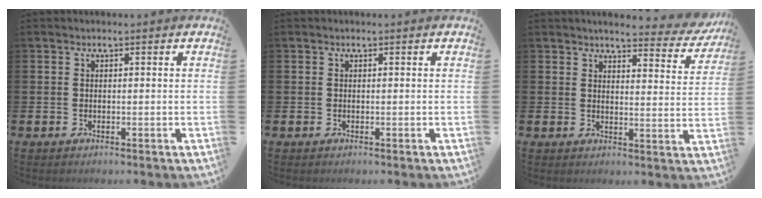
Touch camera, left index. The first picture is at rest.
{"total": 0.0}
{"total": 4.1, "force": [3.9, 0.5, 1.0], "torque": [-0.026, -0.027, 0.063]}